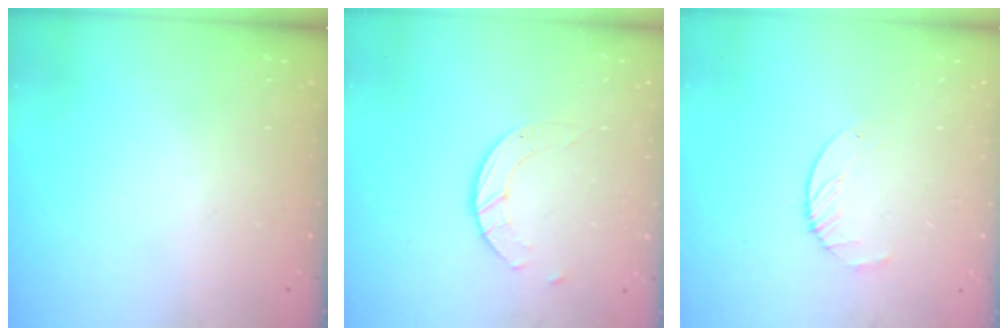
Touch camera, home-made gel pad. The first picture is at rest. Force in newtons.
{"total": 4.5, "press": 4.5, "slide": 0.3}
{"total": 3.1, "press": 3.1, "slide": 0.4}